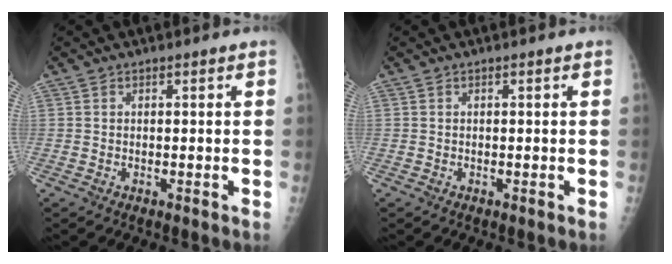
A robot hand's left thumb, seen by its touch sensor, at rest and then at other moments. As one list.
[{"total": 0.0}]